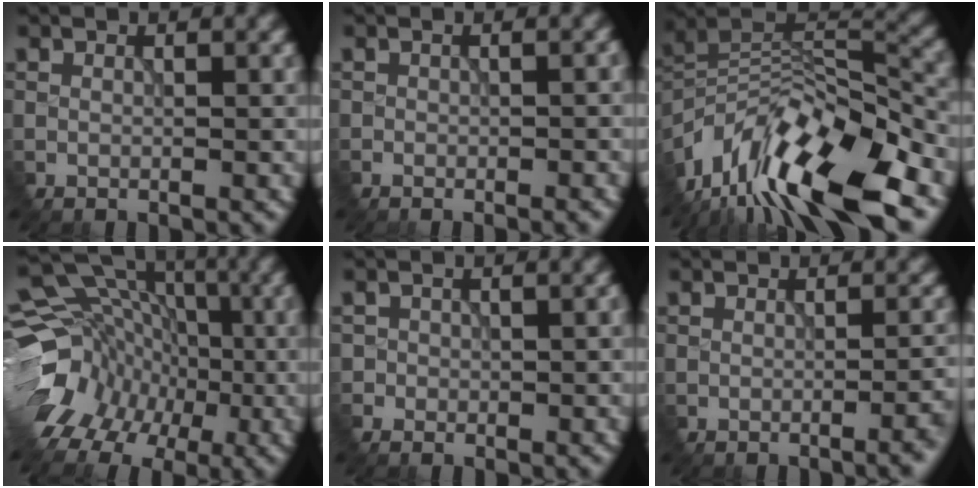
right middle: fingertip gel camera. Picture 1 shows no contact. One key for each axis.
{"total": 1.2, "fx": -0.4, "fy": 0.3, "fz": 1.1, "tx": -0.004, "ty": -0.006, "tz": 0.001}
{"total": 14.5, "fx": -9.6, "fy": 4.6, "fz": 9.9, "tx": -0.192, "ty": 0.017, "tz": -0.167}
{"total": 11.6, "fx": -3.1, "fy": 9.7, "fz": 5.6, "tx": -0.112, "ty": 0.008, "tz": -0.063}
{"total": 1.1, "fx": -0.4, "fy": 0.9, "fz": 0.5, "tx": -0.002, "ty": -0.003, "tz": 0.005}
{"total": 2.9, "fx": -0.7, "fy": 1.0, "fz": 2.6, "tx": -0.016, "ty": 0.004, "tz": -0.003}